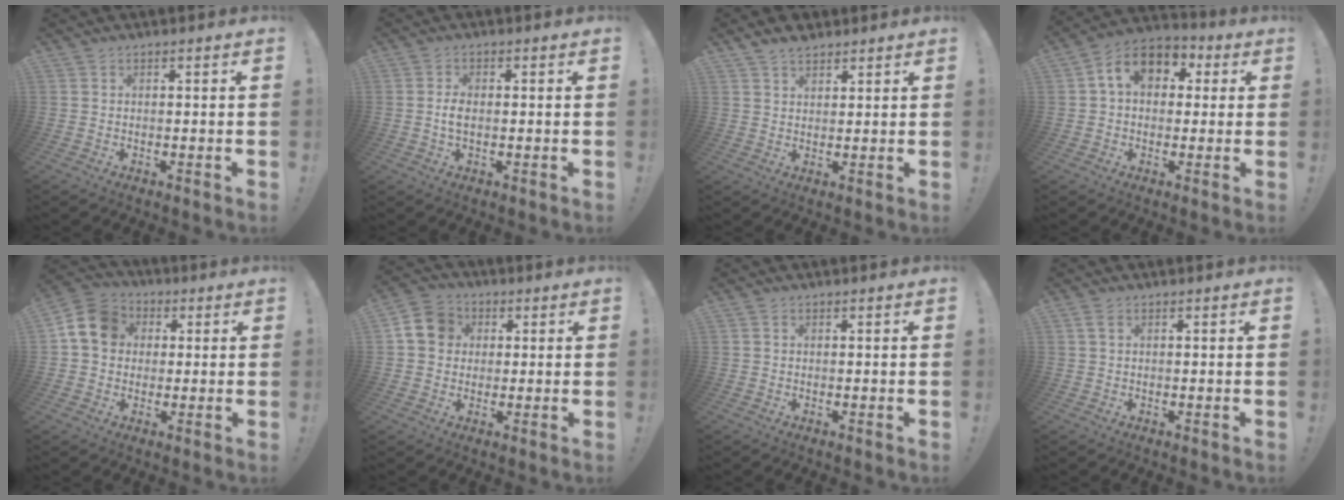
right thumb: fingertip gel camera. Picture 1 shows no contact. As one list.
[{"total": 3.3, "force": [-0.3, 1.7, 2.8], "torque": [-0.058, -0.003, -0.010]}, {"total": 4.3, "force": [3.4, 2.2, 1.4], "torque": [-0.022, -0.018, 0.064]}, {"total": 11.8, "force": [2.9, 8.5, 7.7], "torque": [-0.119, 0.013, 0.060]}, {"total": 12.0, "force": [2.3, 9.9, 6.5], "torque": [-0.095, 0.007, 0.050]}, {"total": 9.6, "force": [1.7, 8.3, 4.5], "torque": [-0.070, 0.008, 0.038]}, {"total": 0.0}, {"total": 2.0, "force": [0.8, 1.2, 1.4], "torque": [-0.021, 0.001, 0.014]}]